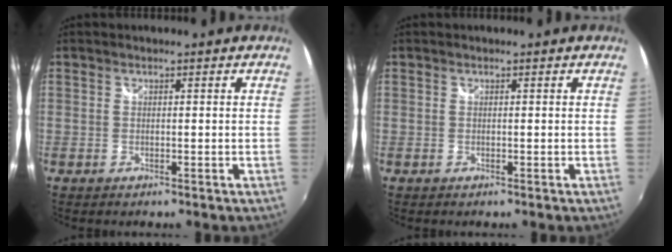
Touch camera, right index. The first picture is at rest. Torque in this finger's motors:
{"motor_torque": [0.00, 0.00, 0.01, 0.01]}